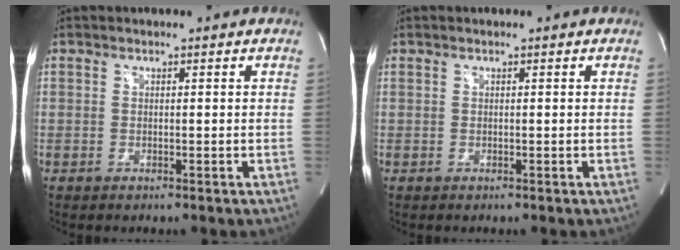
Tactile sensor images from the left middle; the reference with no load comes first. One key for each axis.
{"total": 0.0}